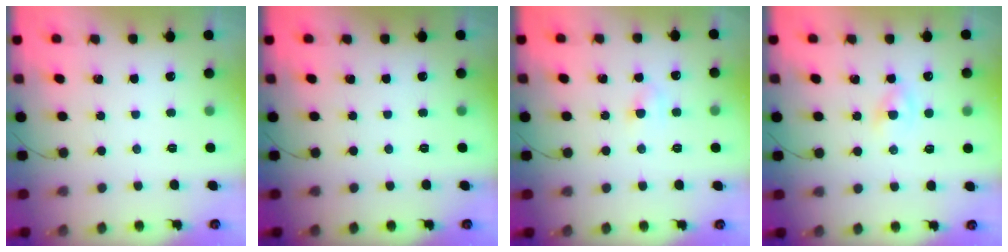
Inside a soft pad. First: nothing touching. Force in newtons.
{"total": 0.0}
{"total": 3.8, "press": 3.6, "slide": 1.2}
{"total": 2.2, "press": 2.0, "slide": 1.0}